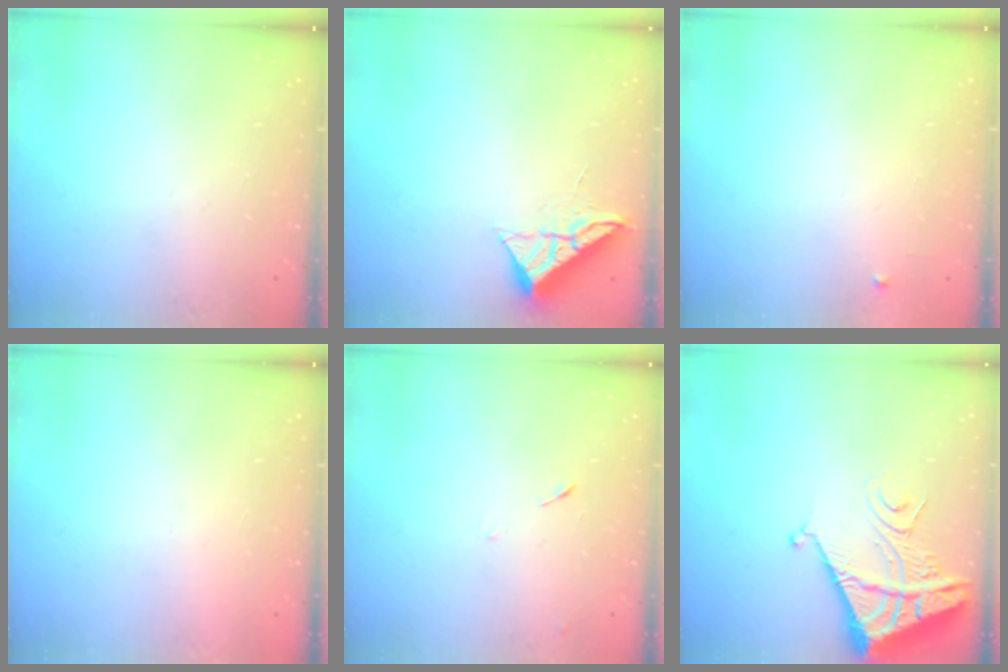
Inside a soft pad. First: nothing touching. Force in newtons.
{"total": 6.5, "press": 6.5, "slide": 0.1}
{"total": 2.4, "press": 2.3, "slide": 0.4}
{"total": 1.5, "press": 1.5, "slide": 0.1}
{"total": 6.3, "press": 6.2, "slide": 0.6}
{"total": 10.0, "press": 9.9, "slide": 1.3}